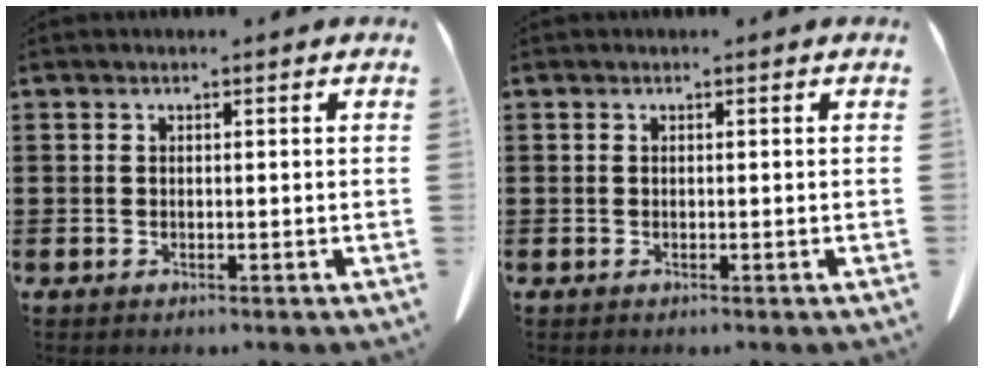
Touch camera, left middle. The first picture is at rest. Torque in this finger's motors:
{"motor_torque": [0.00, 0.00, -0.01, 0.00]}